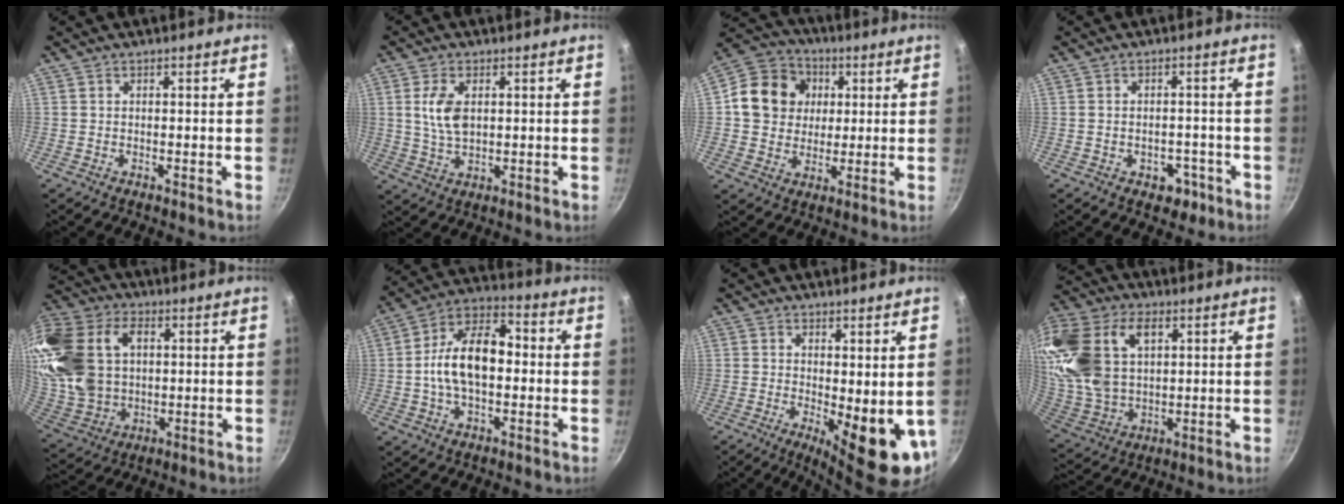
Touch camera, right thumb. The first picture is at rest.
{"total": 6.9, "force": [1.4, 3.9, 5.5], "torque": [-0.102, -0.005, 0.029]}
{"total": 13.1, "force": [2.5, 11.6, 5.7], "torque": [-0.074, 0.016, 0.032]}
{"total": 4.5, "force": [-2.1, 3.1, 2.5], "torque": [-0.014, 0.017, -0.019]}
{"total": 26.0, "force": [5.5, 18.6, 17.3], "torque": [-0.378, 0.014, 0.111]}
{"total": 14.7, "force": [-0.4, 8.7, 11.8], "torque": [-0.180, 0.039, -0.023]}
{"total": 10.6, "force": [-0.4, 4.0, 9.8], "torque": [-0.112, -0.017, 0.006]}
{"total": 25.8, "force": [8.4, 16.8, 17.7], "torque": [-0.388, 0.009, 0.162]}